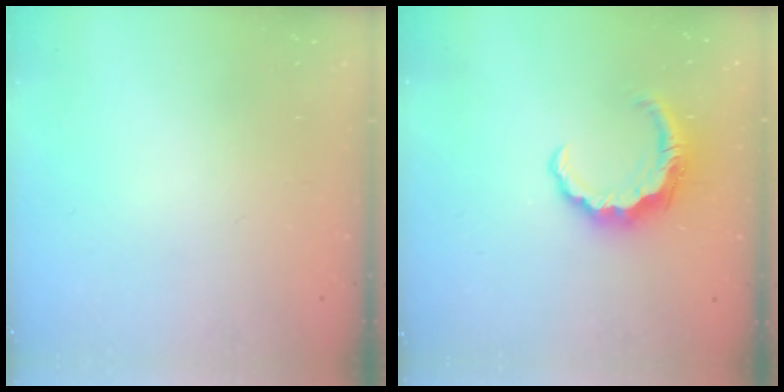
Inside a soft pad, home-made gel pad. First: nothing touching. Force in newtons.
{"total": 7.1, "press": 7.0, "slide": 0.8}